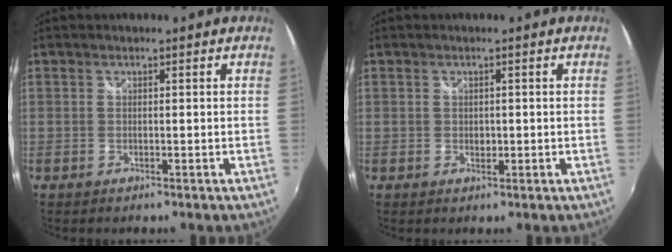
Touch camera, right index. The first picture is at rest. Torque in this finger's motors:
{"motor_torque": [0.16, 0.03, 0.03, 0.01]}